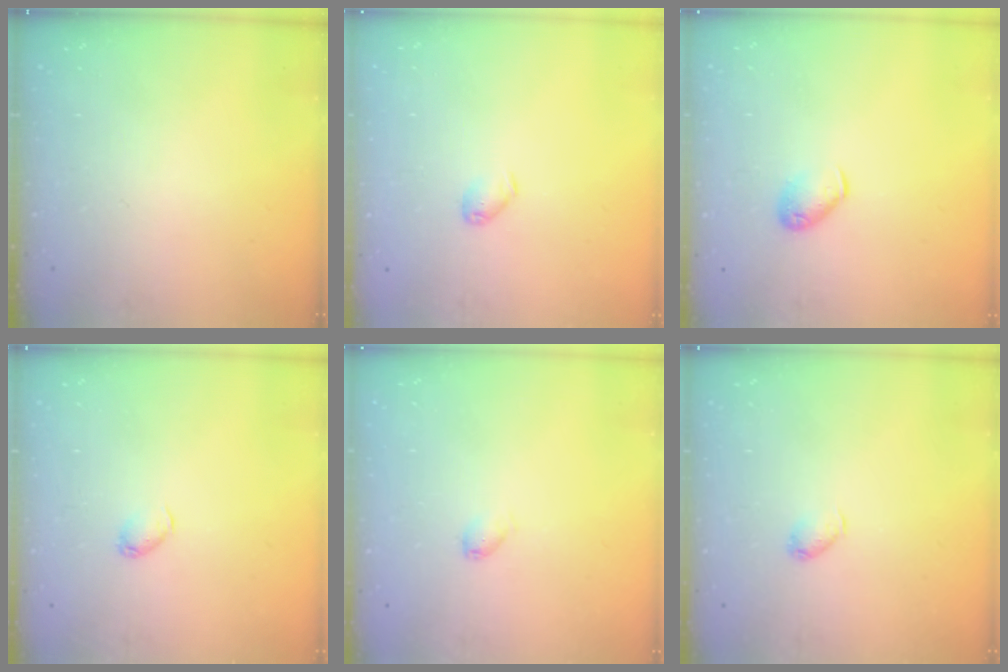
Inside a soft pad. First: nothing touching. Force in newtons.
{"total": 3.1, "press": 3.1, "slide": 0.5}
{"total": 6.2, "press": 6.2, "slide": 0.9}
{"total": 2.9, "press": 2.8, "slide": 0.6}
{"total": 2.9, "press": 2.9, "slide": 0.4}
{"total": 3.4, "press": 3.3, "slide": 0.7}